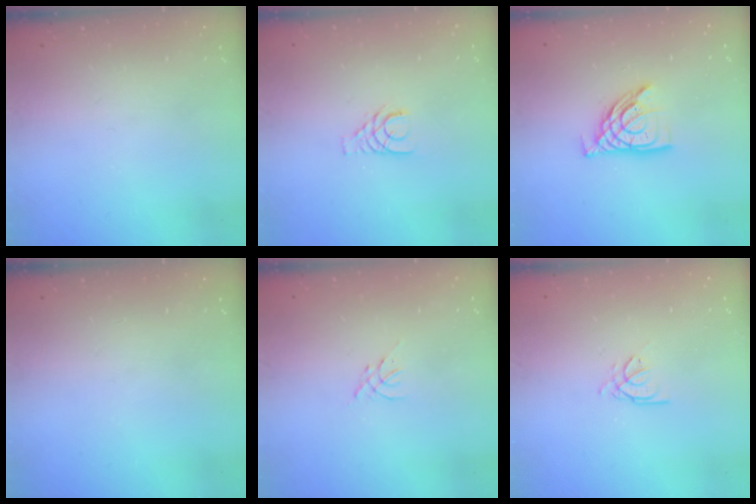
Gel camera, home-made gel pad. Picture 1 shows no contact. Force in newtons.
{"total": 4.4, "press": 4.3, "slide": 0.4}
{"total": 10.7, "press": 10.6, "slide": 1.2}
{"total": 0.0}
{"total": 0.0}
{"total": 0.7, "press": 0.6, "slide": 0.3}